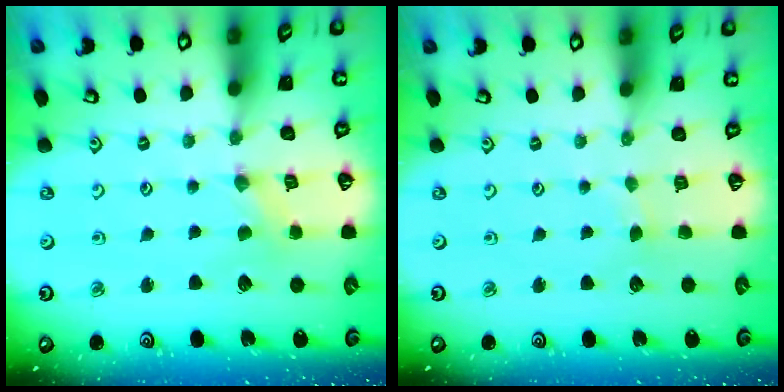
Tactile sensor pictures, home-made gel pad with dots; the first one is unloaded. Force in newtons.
{"total": 1.0, "press": 0.9, "slide": 0.2}